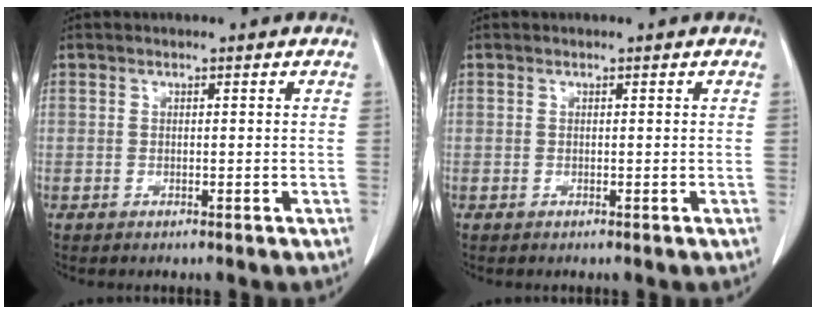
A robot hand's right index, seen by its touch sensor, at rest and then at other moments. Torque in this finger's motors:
{"motor_torque": [0.00, 0.00, 0.00, 0.00]}